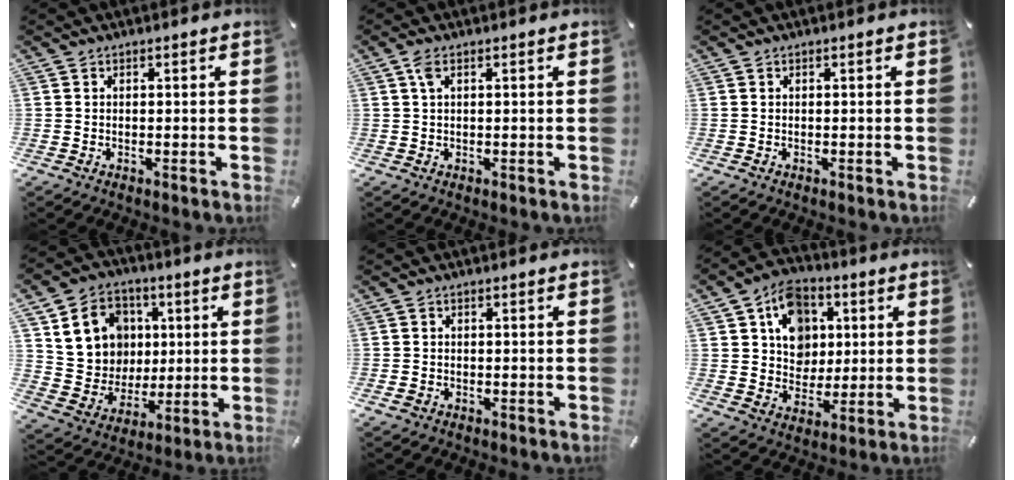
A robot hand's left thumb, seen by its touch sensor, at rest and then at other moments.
{"total": 2.5, "force": [0.9, 0.7, 2.2], "torque": [-0.047, 0.006, 0.015]}
{"total": 0.0}
{"total": 15.0, "force": [5.0, 13.2, 5.1], "torque": [-0.086, -0.009, 0.106]}
{"total": 1.2, "force": [-0.5, 1.0, 0.5], "torque": [-0.008, 0.003, -0.010]}
{"total": 12.1, "force": [3.4, 10.6, 4.6], "torque": [-0.073, -0.009, 0.068]}